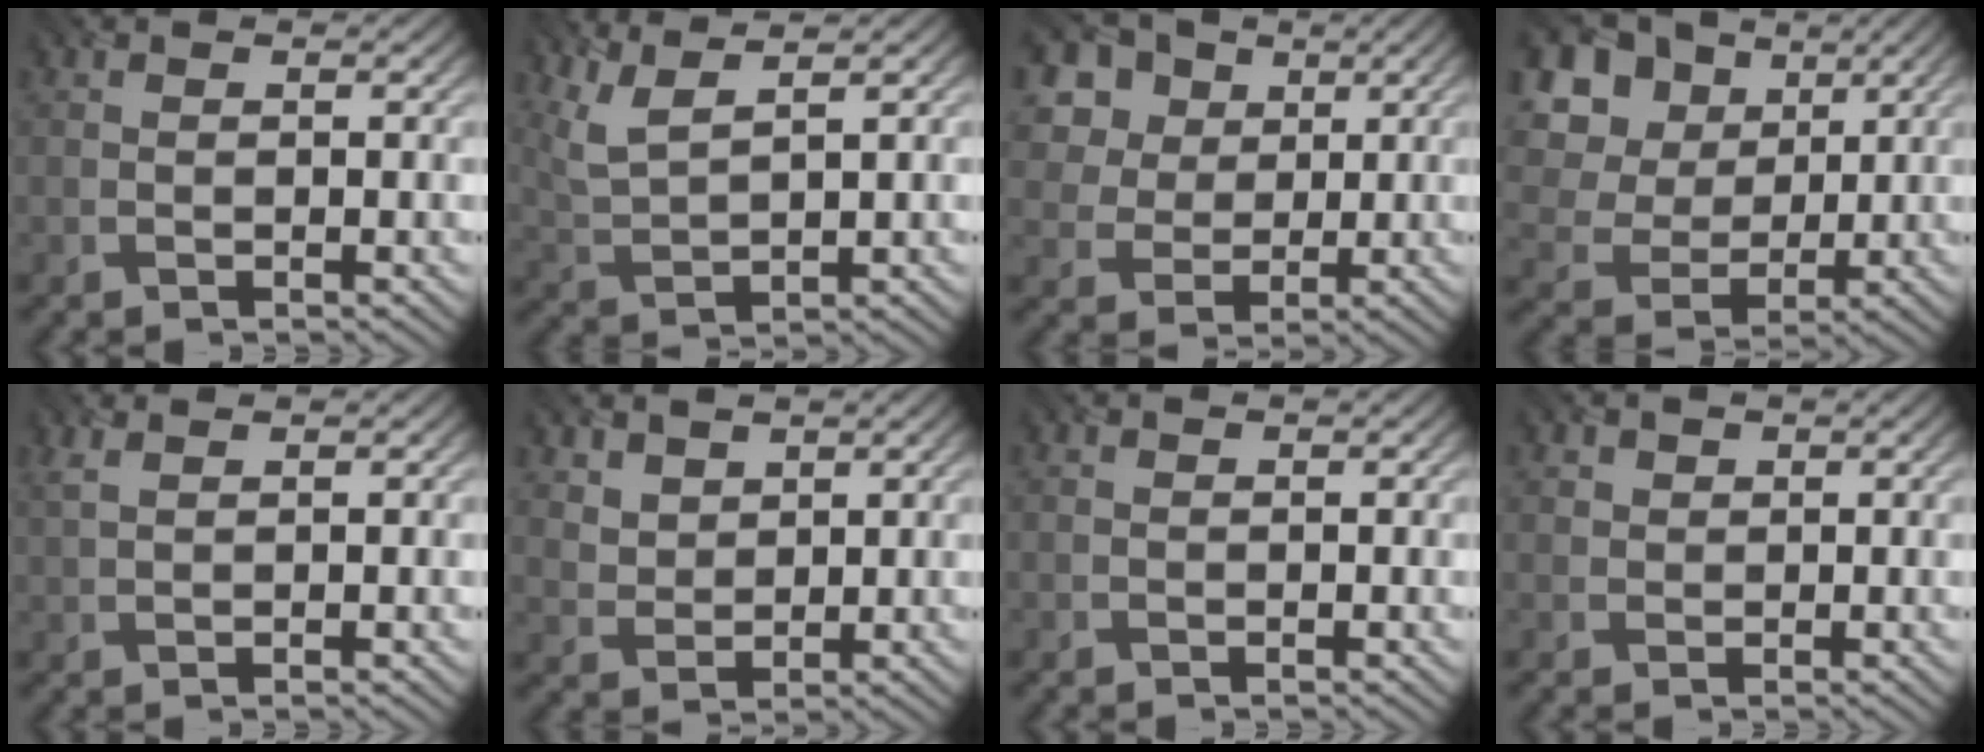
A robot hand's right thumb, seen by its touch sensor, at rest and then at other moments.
{"total": 4.9, "force": [3.4, 1.0, 3.3], "torque": [-0.084, 0.004, 0.078]}
{"total": 9.7, "force": [4.6, 7.4, 4.2], "torque": [-0.144, 0.019, 0.088]}
{"total": 14.5, "force": [6.3, 11.1, 6.9], "torque": [-0.218, 0.034, 0.147]}
{"total": 1.7, "force": [1.1, 0.1, 1.3], "torque": [-0.034, 0.008, 0.020]}
{"total": 3.4, "force": [2.3, 2.2, 1.2], "torque": [-0.042, -0.012, 0.059]}
{"total": 0.0}
{"total": 1.5, "force": [0.6, 1.4, 0.3], "torque": [-0.010, -0.006, 0.013]}